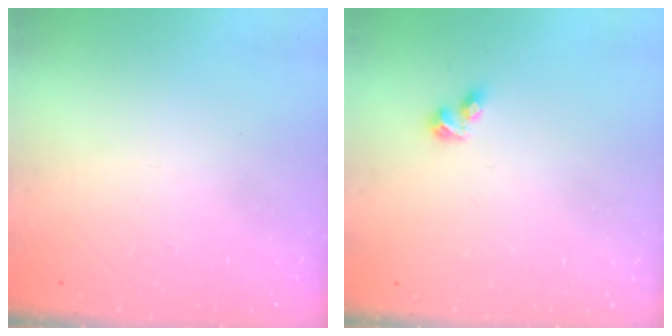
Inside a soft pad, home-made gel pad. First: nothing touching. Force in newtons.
{"total": 3.8, "press": 3.8, "slide": 0.3}